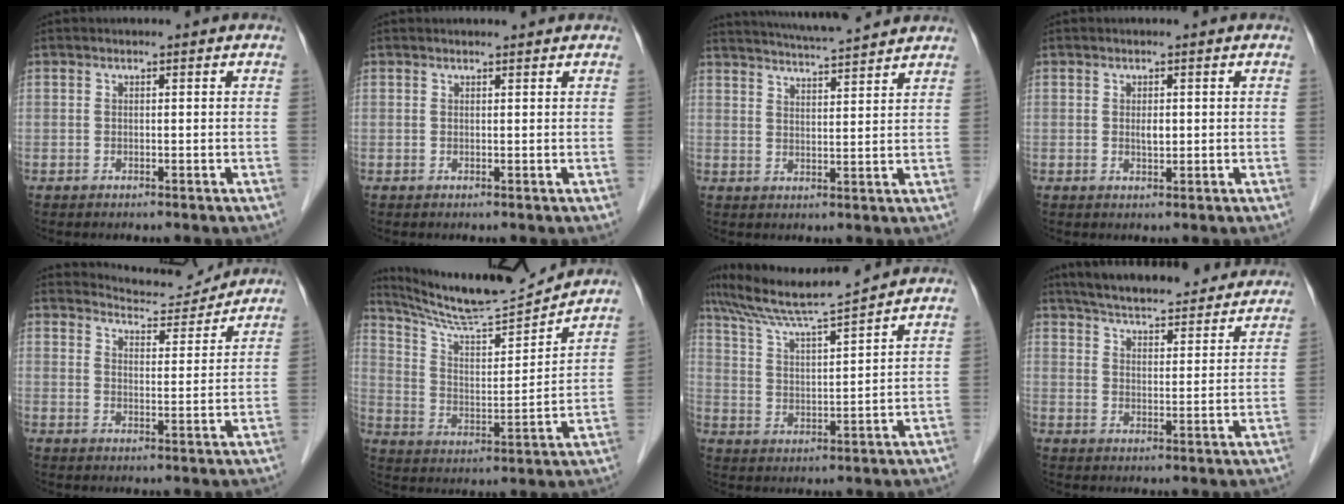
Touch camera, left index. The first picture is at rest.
{"total": 1.7, "force": [1.7, 0.2, 0.4], "torque": [-0.008, 0.011, 0.023]}
{"total": 11.7, "force": [10.7, 0.3, 4.5], "torque": [-0.081, 0.024, 0.154]}
{"total": 1.2, "force": [0.3, 0.5, 1.1], "torque": [-0.019, -0.003, 0.006]}
{"total": 7.3, "force": [7.2, 0.7, -0.2], "torque": [-0.005, 0.001, 0.104]}
{"total": 14.9, "force": [14.4, -0.3, 3.8], "torque": [-0.076, -0.005, 0.243]}
{"total": 11.5, "force": [10.5, -1.6, 4.5], "torque": [-0.090, 0.011, 0.188]}
{"total": 23.3, "force": [21.4, 4.5, 8.2], "torque": [-0.127, 0.007, 0.282]}